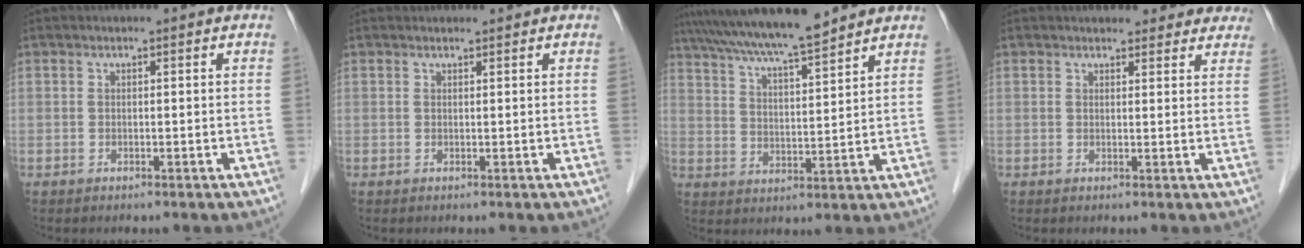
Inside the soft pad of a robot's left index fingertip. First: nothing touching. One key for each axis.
{"total": 1.1, "fx": 1.1, "fy": 0.2, "fz": 0.1, "tx": -0.006, "ty": 0.011, "tz": 0.017}
{"total": 12.8, "fx": 11.3, "fy": 0.0, "fz": 5.9, "tx": -0.107, "ty": 0.016, "tz": 0.184}
{"total": 10.3, "fx": 9.3, "fy": 3.5, "fz": 2.6, "tx": 0.002, "ty": 0.010, "tz": 0.092}